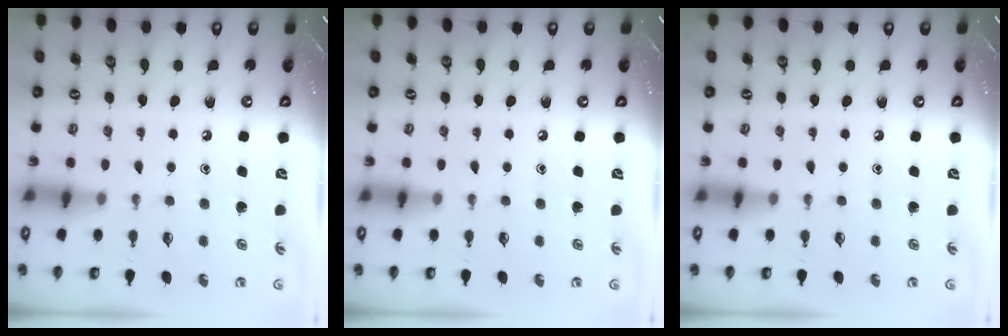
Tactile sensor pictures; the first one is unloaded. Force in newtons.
{"total": 0.0}
{"total": 0.0}